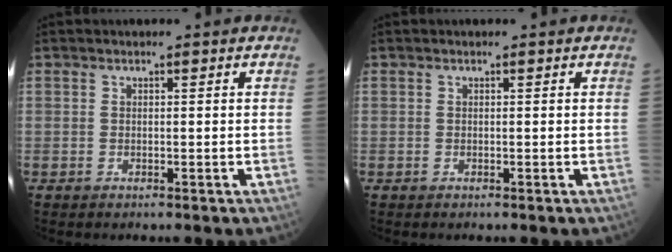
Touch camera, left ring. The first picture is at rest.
{"total": 0.0}